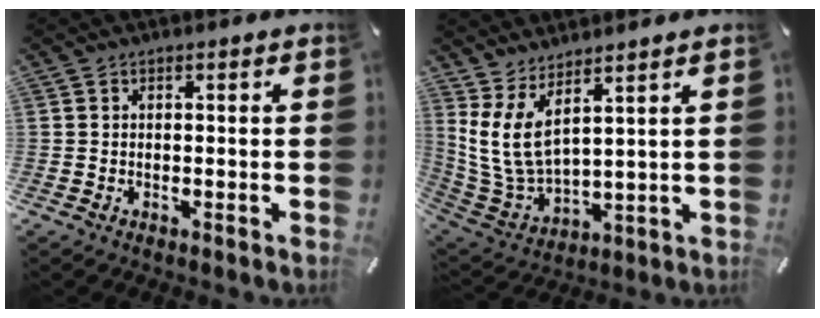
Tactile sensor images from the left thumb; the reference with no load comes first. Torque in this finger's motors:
{"motor_torque": [0.69, -0.18, 1.48, -1.04, 0.21]}